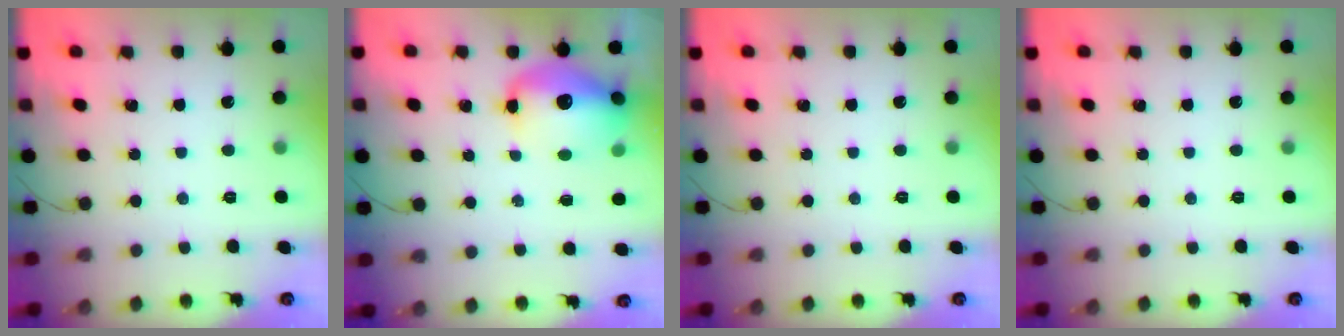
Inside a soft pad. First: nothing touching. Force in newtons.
{"total": 13.8, "press": 13.4, "slide": 3.1}
{"total": 0.0}
{"total": 0.0}